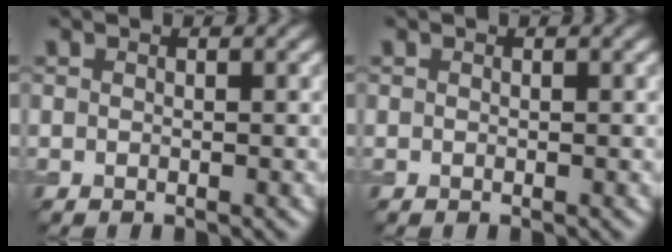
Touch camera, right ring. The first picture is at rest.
{"total": 0.0}